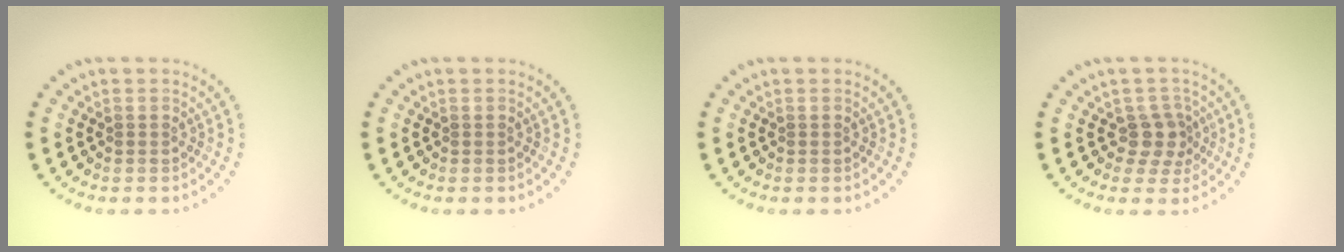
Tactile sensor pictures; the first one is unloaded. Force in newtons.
{"total": 0.0}
{"total": 0.0}
{"total": 2.5, "press": 1.9, "slide": 1.6}